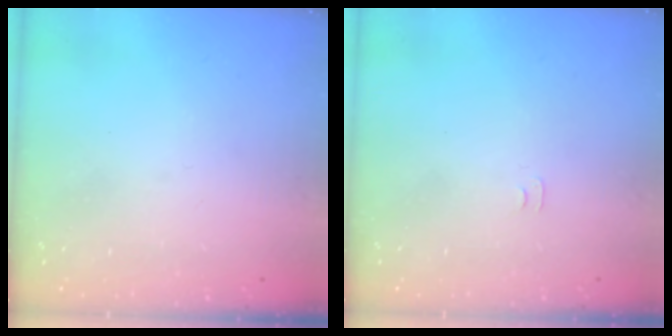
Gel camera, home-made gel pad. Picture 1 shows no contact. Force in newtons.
{"total": 3.7, "press": 3.7, "slide": 0.4}